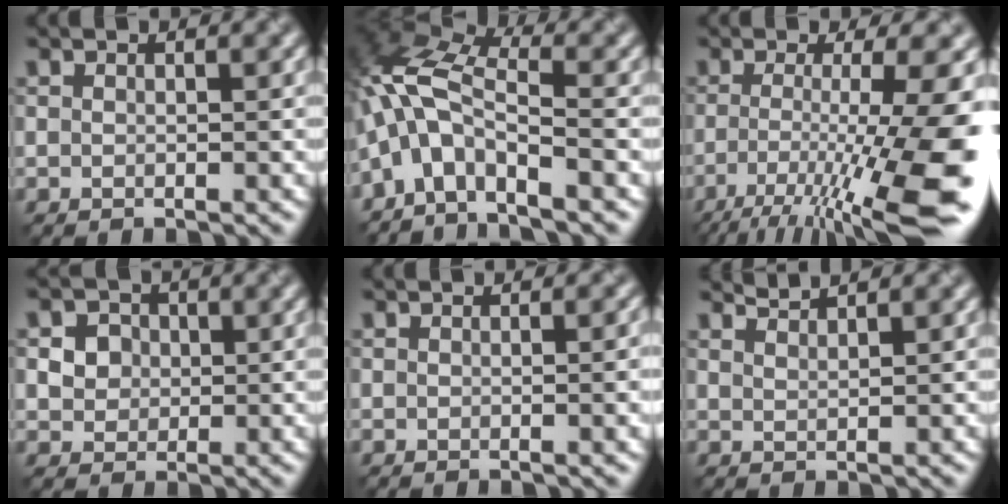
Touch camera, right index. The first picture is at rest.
{"total": 6.5, "force": [-3.2, 2.6, 5.0], "torque": [-0.097, 0.015, -0.075]}
{"total": 13.2, "force": [-5.4, 2.9, 11.7], "torque": [-0.192, -0.027, -0.086]}
{"total": 4.1, "force": [1.2, 3.5, 1.7], "torque": [-0.030, 0.013, 0.019]}
{"total": 2.8, "force": [-0.2, 0.9, 2.6], "torque": [-0.020, 0.005, -0.007]}
{"total": 1.3, "force": [1.3, 0.1, 0.4], "torque": [0.000, 0.001, 0.022]}